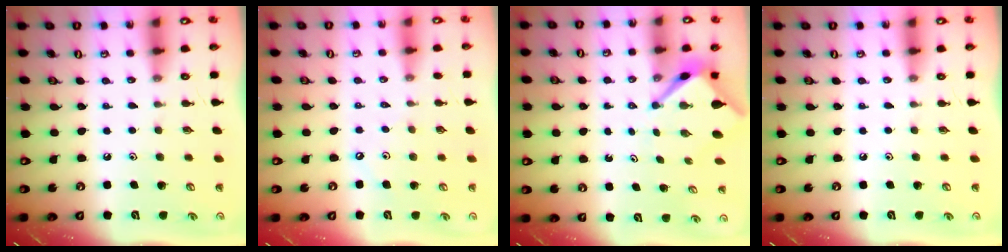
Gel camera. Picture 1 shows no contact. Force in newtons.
{"total": 2.5, "press": 2.5, "slide": 0.5}
{"total": 3.4, "press": 3.4, "slide": 0.5}
{"total": 0.0}